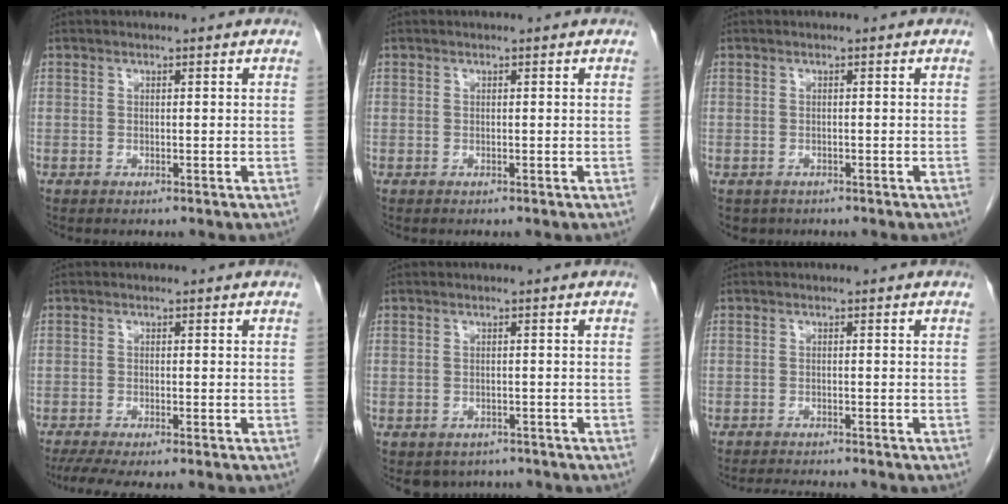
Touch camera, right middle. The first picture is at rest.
{"total": 0.0}
{"total": 2.0, "force": [-1.3, 1.4, 0.3], "torque": [-0.009, 0.001, -0.016]}
{"total": 5.8, "force": [-4.6, 0.5, 3.4], "torque": [-0.050, -0.013, -0.075]}
{"total": 3.8, "force": [-3.1, 2.1, 0.4], "torque": [0.001, 0.006, -0.039]}
{"total": 3.6, "force": [-3.4, 0.1, 1.1], "torque": [-0.015, -0.011, -0.051]}